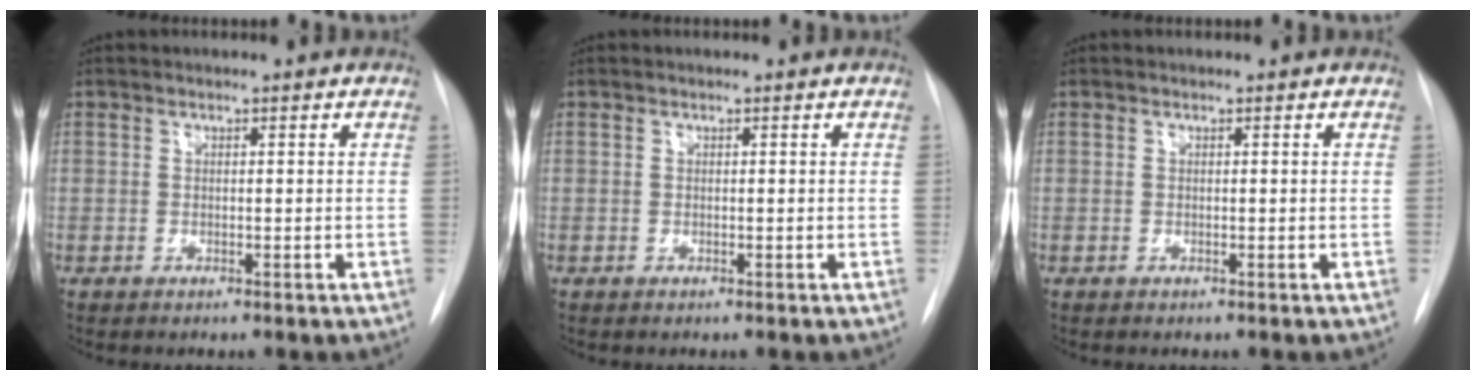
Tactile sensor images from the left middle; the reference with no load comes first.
{"total": 0.0}
{"total": 0.0}